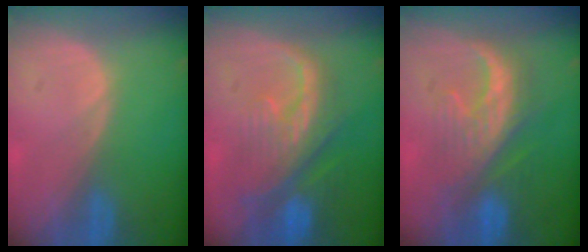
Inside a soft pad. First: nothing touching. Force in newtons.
{"total": 10.2, "press": 8.9, "slide": 5.0}
{"total": 8.5, "press": 8.3, "slide": 1.6}